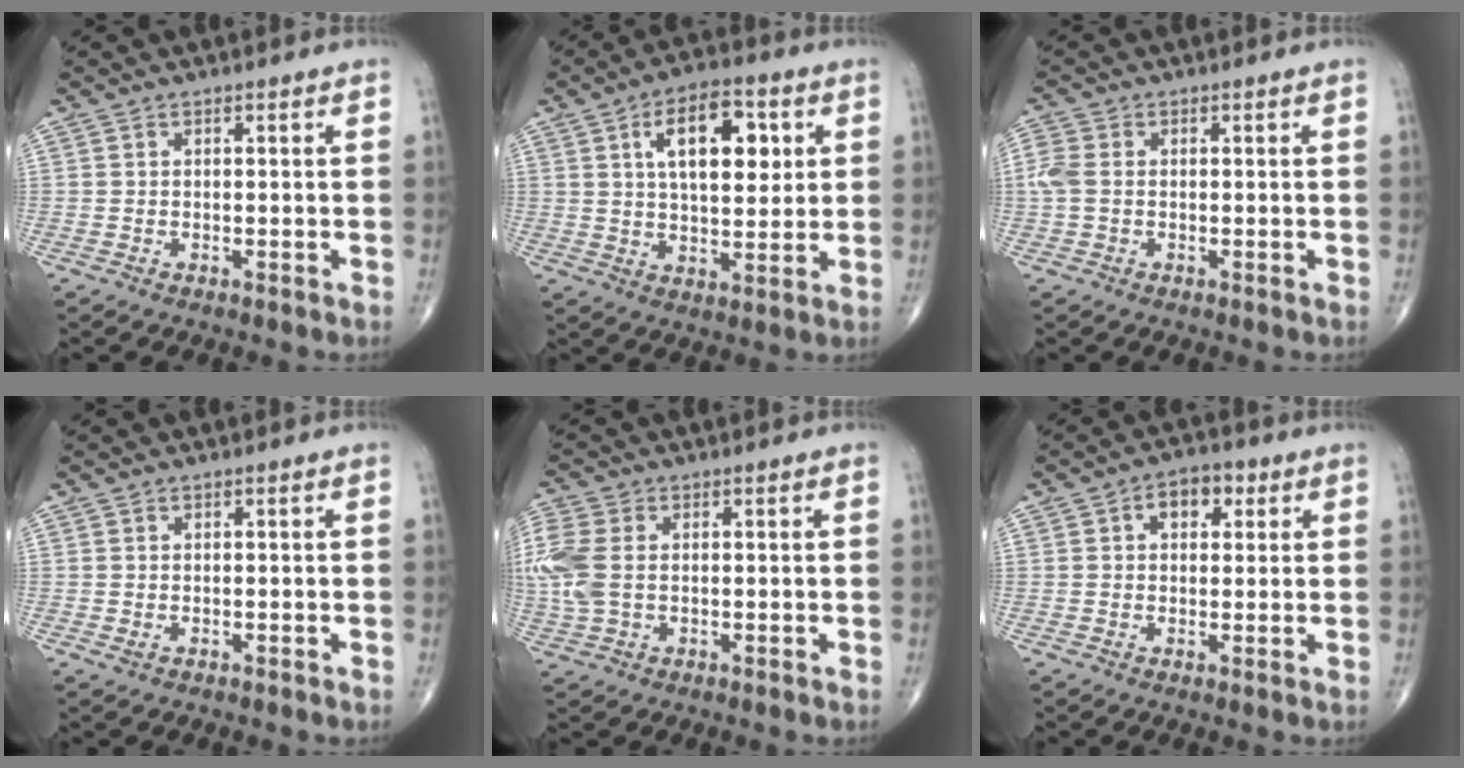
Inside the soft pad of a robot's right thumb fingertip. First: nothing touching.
{"total": 13.5, "force": [4.0, 6.7, 11.0], "torque": [-0.147, -0.006, 0.064]}
{"total": 3.5, "force": [-0.1, 2.5, 2.5], "torque": [-0.080, 0.005, -0.008]}
{"total": 0.7, "force": [-0.1, 0.5, 0.4], "torque": [-0.008, -0.001, 0.001]}
{"total": 8.6, "force": [0.4, 5.7, 6.4], "torque": [-0.183, 0.011, 0.011]}
{"total": 5.8, "force": [1.9, 3.8, 3.8], "torque": [-0.030, 0.007, 0.022]}